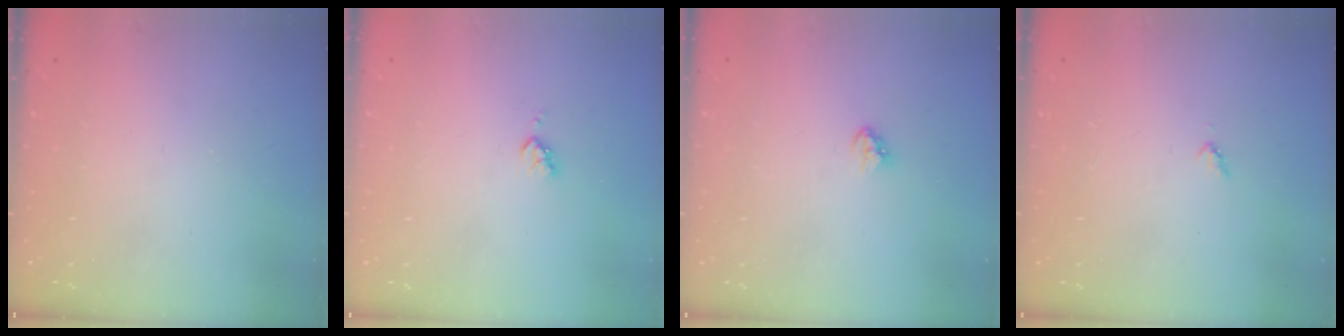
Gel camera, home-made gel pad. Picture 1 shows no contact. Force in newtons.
{"total": 3.2, "press": 3.2, "slide": 0.4}
{"total": 3.4, "press": 3.4, "slide": 0.5}
{"total": 3.0, "press": 3.0, "slide": 0.3}